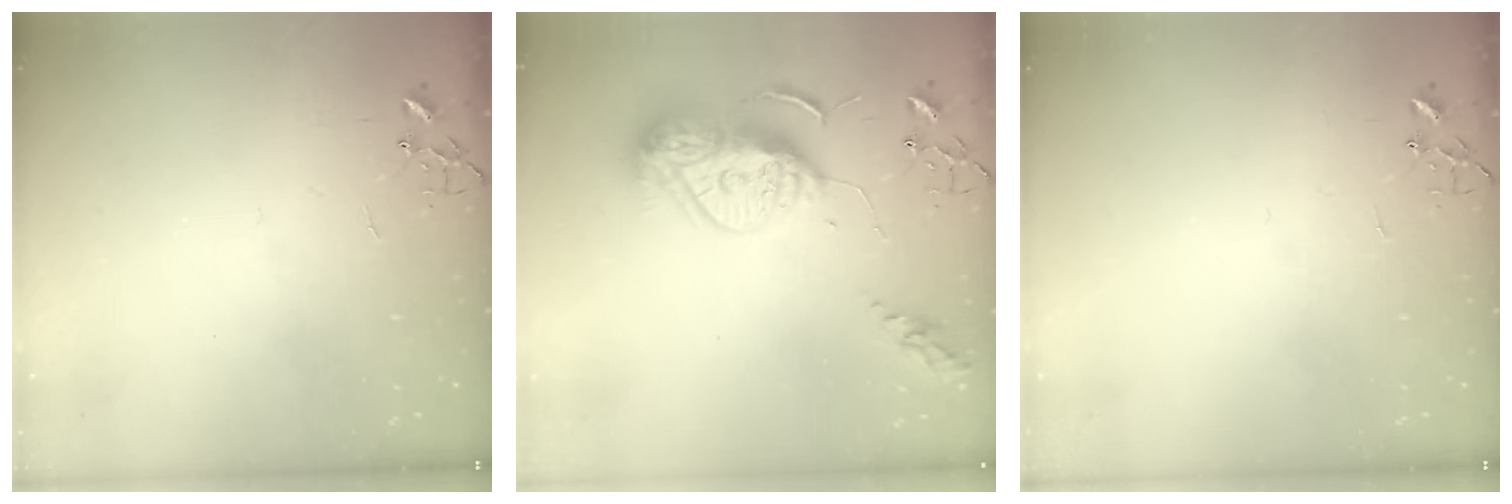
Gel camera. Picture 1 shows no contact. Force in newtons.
{"total": 14.7, "press": 14.6, "slide": 1.3}
{"total": 0.0}